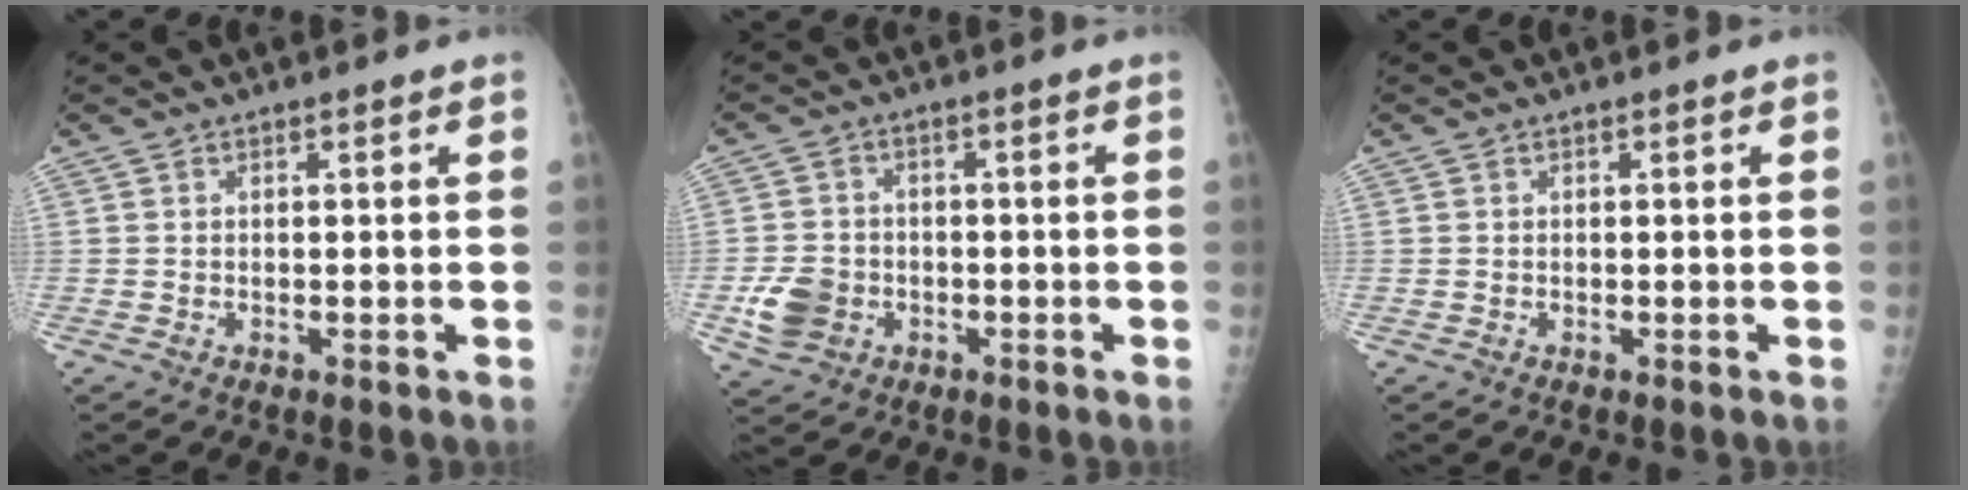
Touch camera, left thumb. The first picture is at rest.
{"total": 6.8, "force": [-2.1, 5.6, 3.3], "torque": [-0.055, 0.010, -0.035]}
{"total": 0.0}